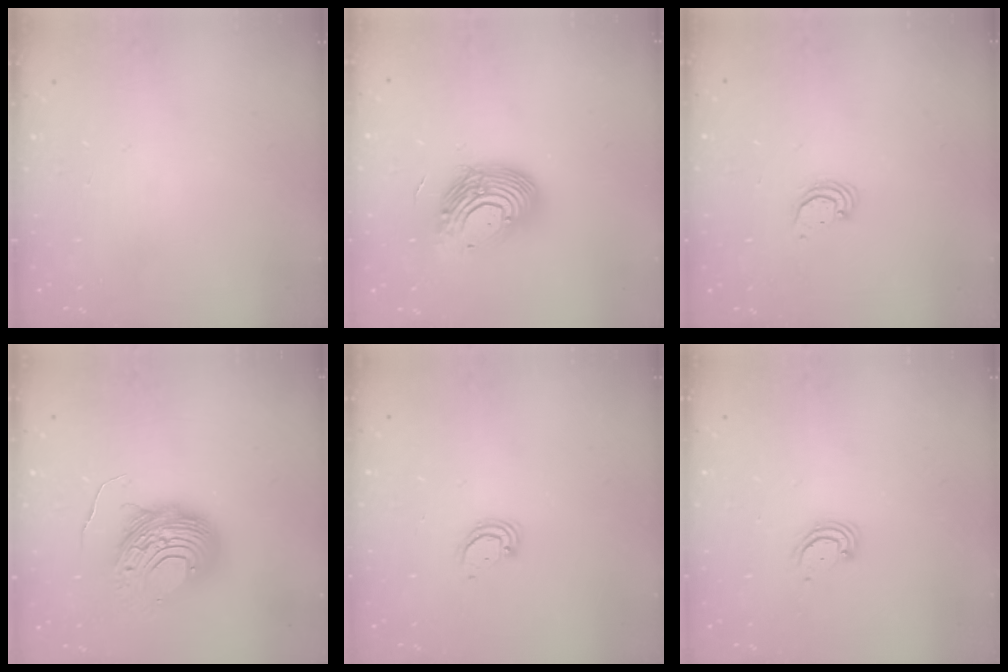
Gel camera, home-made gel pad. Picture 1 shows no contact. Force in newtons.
{"total": 15.5, "press": 15.5, "slide": 1.4}
{"total": 2.7, "press": 2.7, "slide": 0.2}
{"total": 12.2, "press": 12.1, "slide": 1.3}
{"total": 2.9, "press": 2.8, "slide": 0.2}
{"total": 2.9, "press": 2.9, "slide": 0.3}